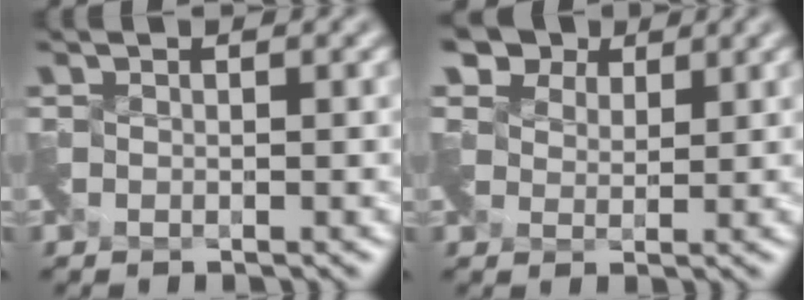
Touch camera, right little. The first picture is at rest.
{"total": 4.0, "force": [3.2, 2.4, 0.5], "torque": [-0.023, 0.005, 0.052]}